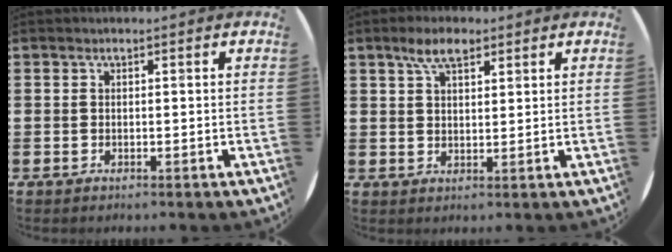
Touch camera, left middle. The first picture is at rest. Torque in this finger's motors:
{"motor_torque": [0.85, -0.69, 0.14, 0.05]}